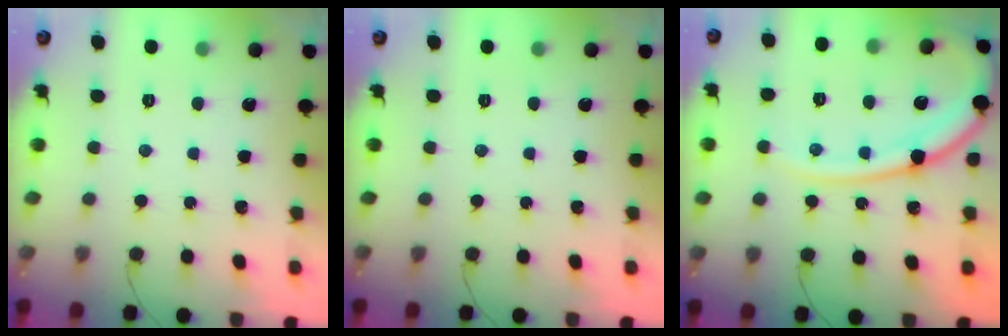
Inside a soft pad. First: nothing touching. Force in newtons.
{"total": 0.0}
{"total": 15.9, "press": 15.9, "slide": 1.4}